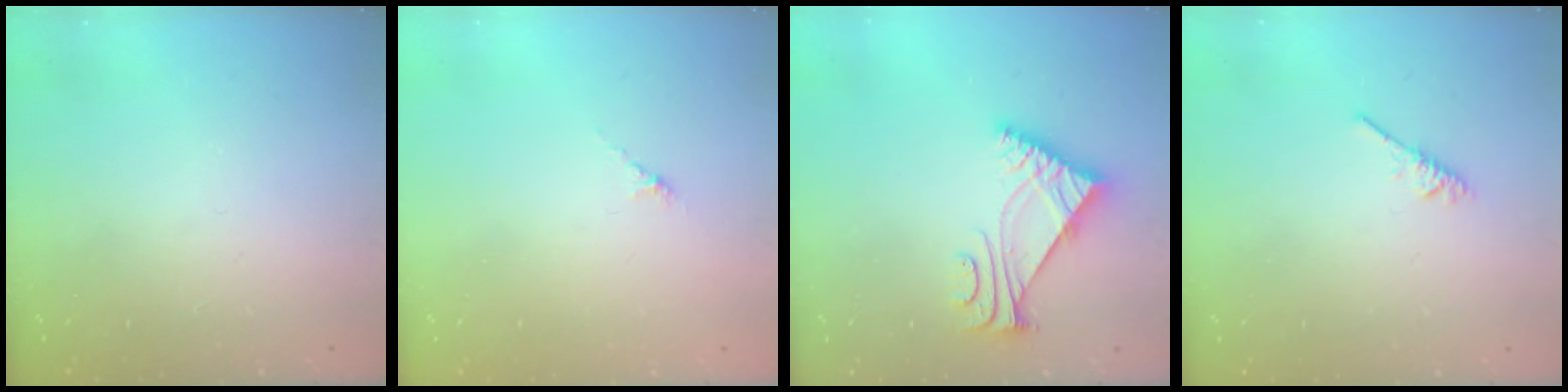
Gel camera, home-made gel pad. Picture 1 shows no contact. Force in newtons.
{"total": 2.7, "press": 2.7, "slide": 0.7}
{"total": 6.6, "press": 6.6, "slide": 1.0}
{"total": 1.9, "press": 1.9, "slide": 0.4}